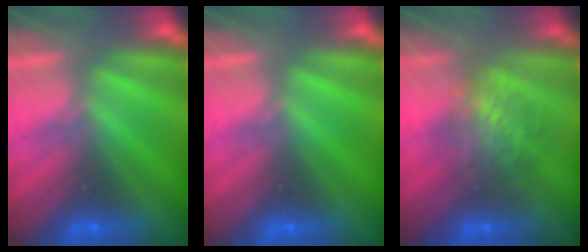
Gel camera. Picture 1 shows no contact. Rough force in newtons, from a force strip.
{"total": 0.0}
{"total": 4.5}